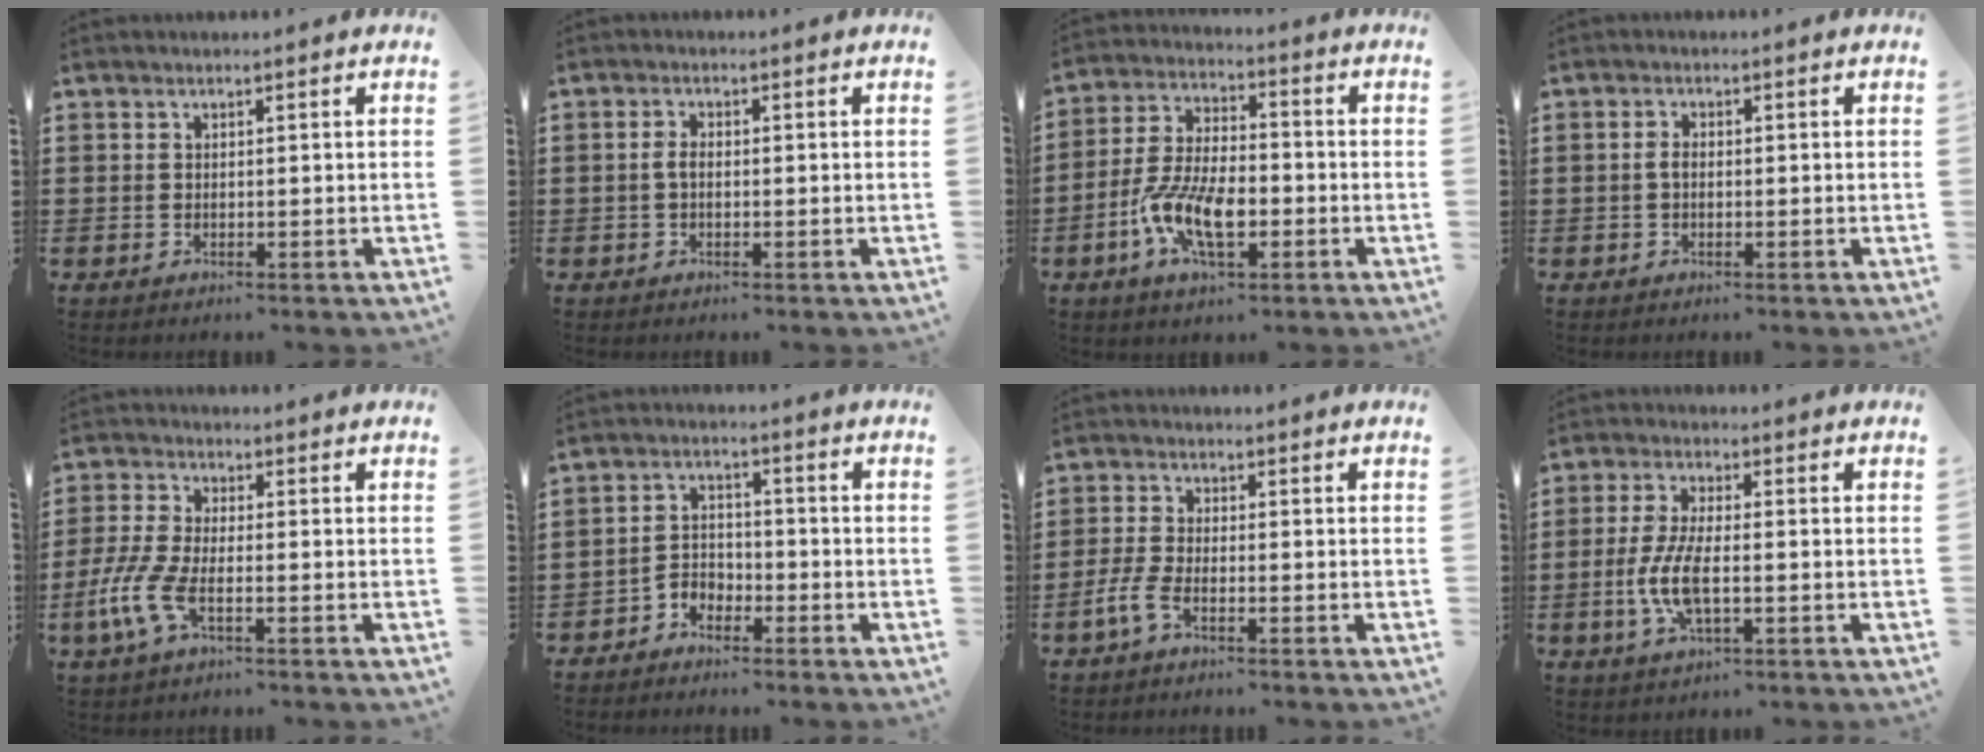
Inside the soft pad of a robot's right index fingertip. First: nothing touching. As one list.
[{"total": 1.8, "force": [-0.3, 0.9, 1.6], "torque": [-0.038, -0.002, -0.008]}, {"total": 9.7, "force": [-3.6, 4.3, 7.8], "torque": [-0.184, -0.011, -0.070]}, {"total": 1.6, "force": [-0.3, 0.9, 1.3], "torque": [-0.034, -0.001, -0.007]}, {"total": 6.5, "force": [-2.8, 2.2, 5.5], "torque": [-0.148, -0.022, -0.060]}, {"total": 3.1, "force": [-2.7, 1.4, 0.4], "torque": [-0.017, 0.006, -0.058]}, {"total": 3.6, "force": [-2.0, 0.9, 2.8], "torque": [-0.075, -0.009, -0.045]}, {"total": 6.9, "force": [-1.6, 2.4, 6.3], "torque": [-0.142, -0.007, -0.035]}]